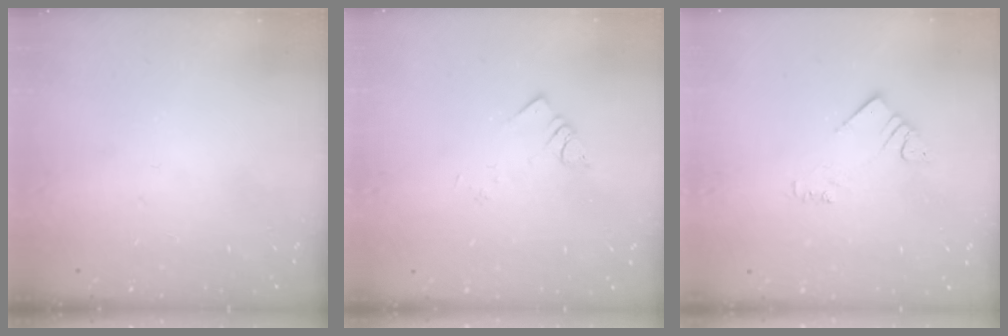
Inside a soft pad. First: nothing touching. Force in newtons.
{"total": 1.9, "press": 1.9, "slide": 0.2}
{"total": 3.4, "press": 3.3, "slide": 0.6}